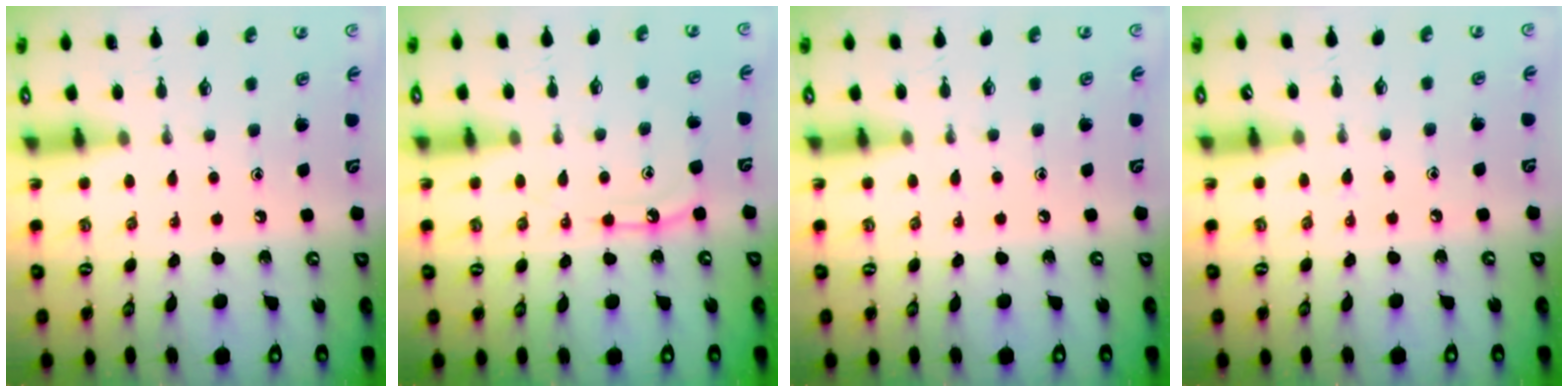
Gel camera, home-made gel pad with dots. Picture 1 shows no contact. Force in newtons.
{"total": 8.8, "press": 8.8, "slide": 0.5}
{"total": 2.5, "press": 2.4, "slide": 0.4}
{"total": 3.6, "press": 3.5, "slide": 0.6}